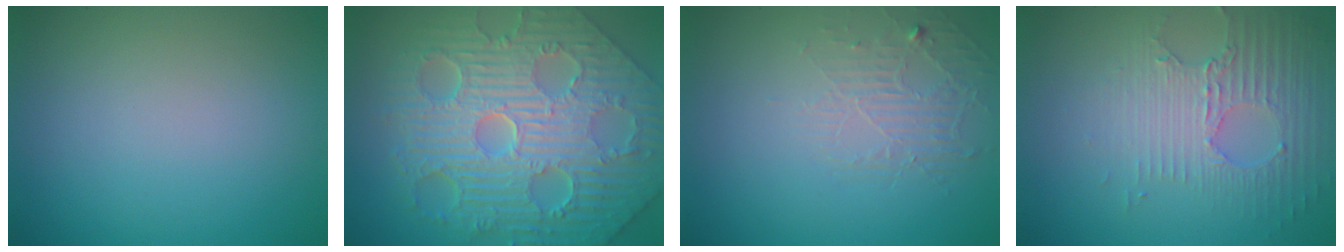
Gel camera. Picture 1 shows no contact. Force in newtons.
{"total": 12.5, "press": 8.2, "slide": 9.5}
{"total": 1.8, "press": 0.8, "slide": 1.6}
{"total": 3.5, "press": 3.2, "slide": 1.5}